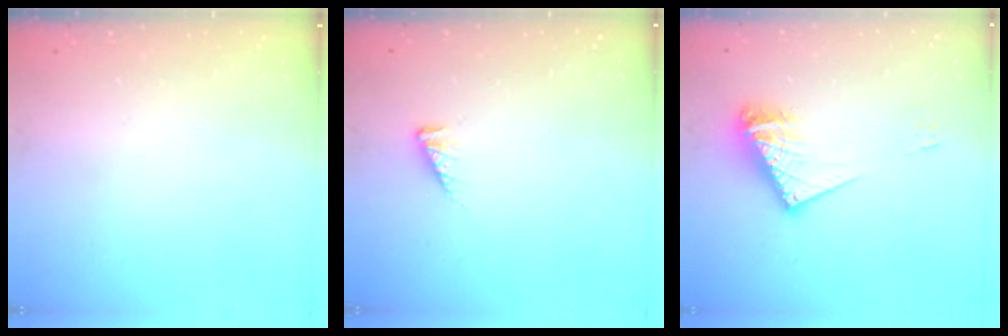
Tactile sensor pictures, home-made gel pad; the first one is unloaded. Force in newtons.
{"total": 3.6, "press": 3.6, "slide": 0.5}
{"total": 12.6, "press": 12.5, "slide": 1.0}